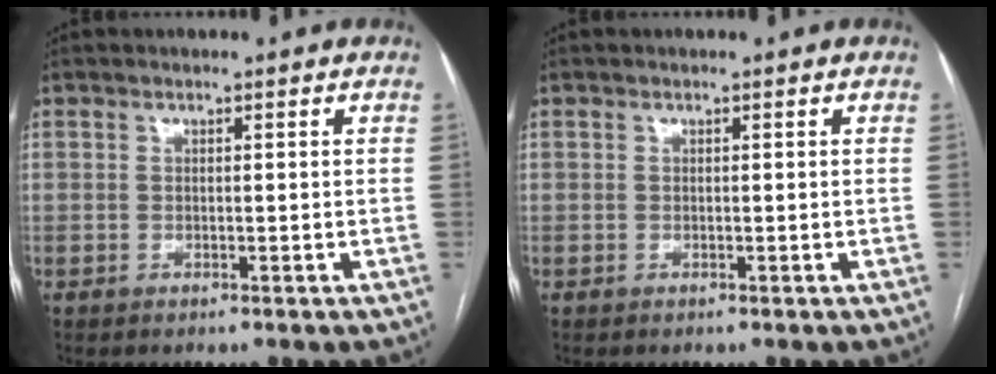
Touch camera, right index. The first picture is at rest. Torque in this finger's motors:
{"motor_torque": [0.00, 0.00, 0.00, 0.00]}